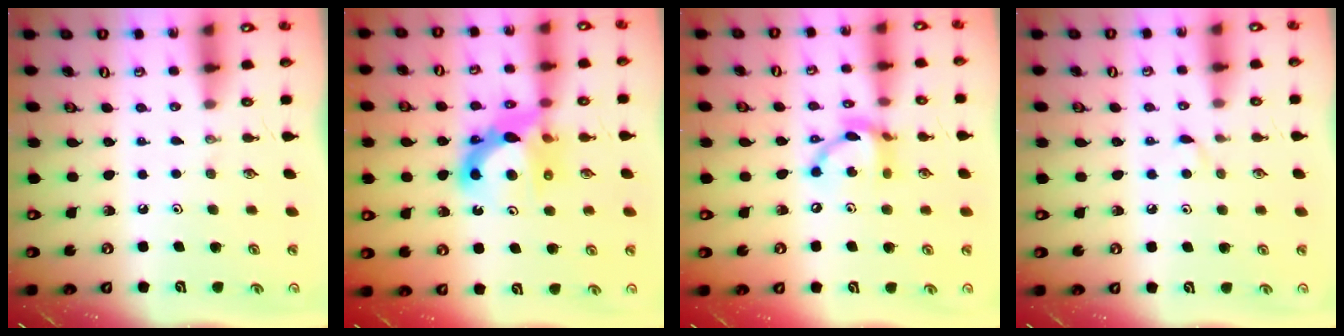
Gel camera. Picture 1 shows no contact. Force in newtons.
{"total": 11.5, "press": 11.4, "slide": 1.0}
{"total": 11.6, "press": 11.6, "slide": 0.9}
{"total": 3.8, "press": 3.8, "slide": 0.5}